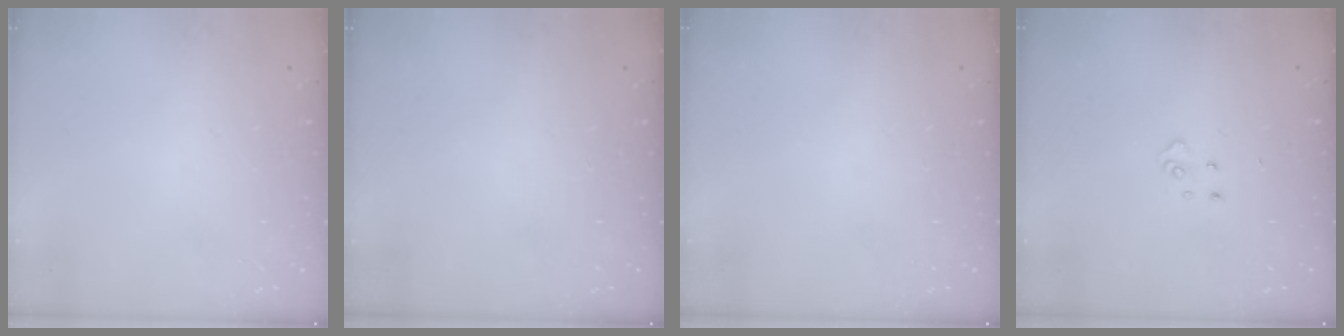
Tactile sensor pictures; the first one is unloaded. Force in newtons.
{"total": 0.0}
{"total": 0.0}
{"total": 3.4, "press": 3.4, "slide": 0.4}